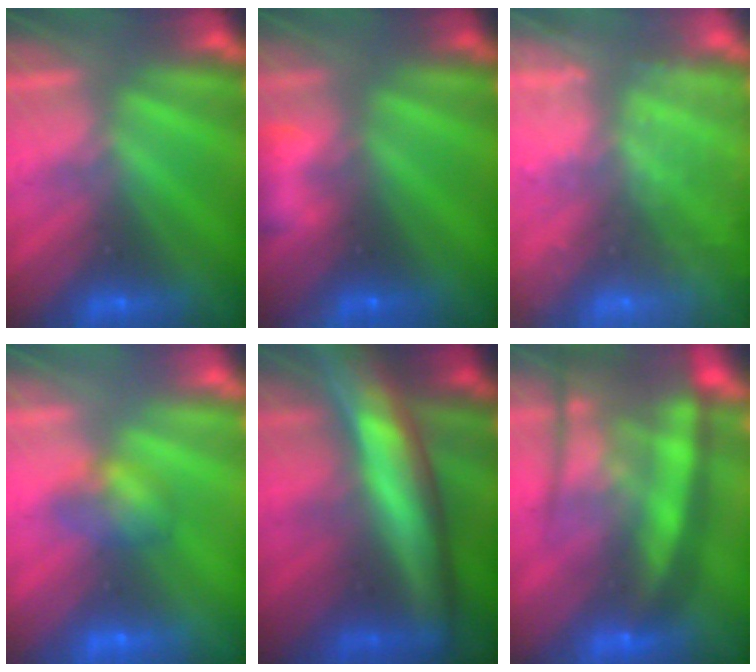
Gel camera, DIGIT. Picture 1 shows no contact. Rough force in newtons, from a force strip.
{"total": 9.4}
{"total": 6.0}
{"total": 4.6}
{"total": 8.8}
{"total": 7.3}